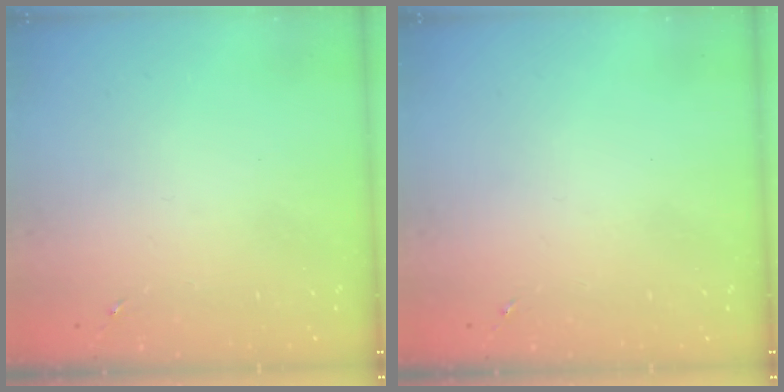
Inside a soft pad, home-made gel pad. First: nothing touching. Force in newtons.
{"total": 0.0}